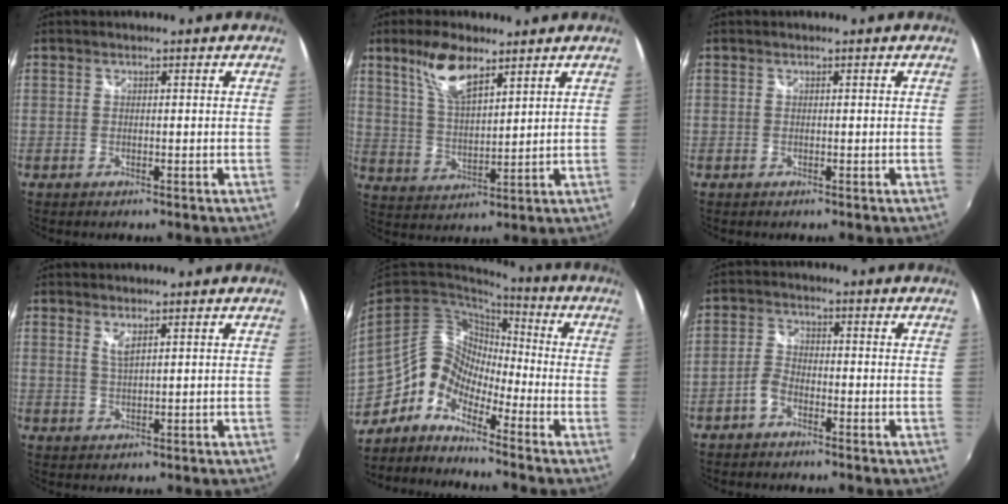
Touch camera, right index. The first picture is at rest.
{"total": 9.3, "force": [6.0, 3.2, 6.4], "torque": [-0.125, 0.009, 0.122]}
{"total": 0.0}
{"total": 2.0, "force": [1.3, 0.3, 1.5], "torque": [-0.029, -0.003, 0.022]}
{"total": 11.0, "force": [-6.2, 7.6, 4.9], "torque": [-0.093, 0.026, -0.146]}
{"total": 3.1, "force": [-2.1, 1.6, 1.7], "torque": [-0.044, 0.010, -0.043]}